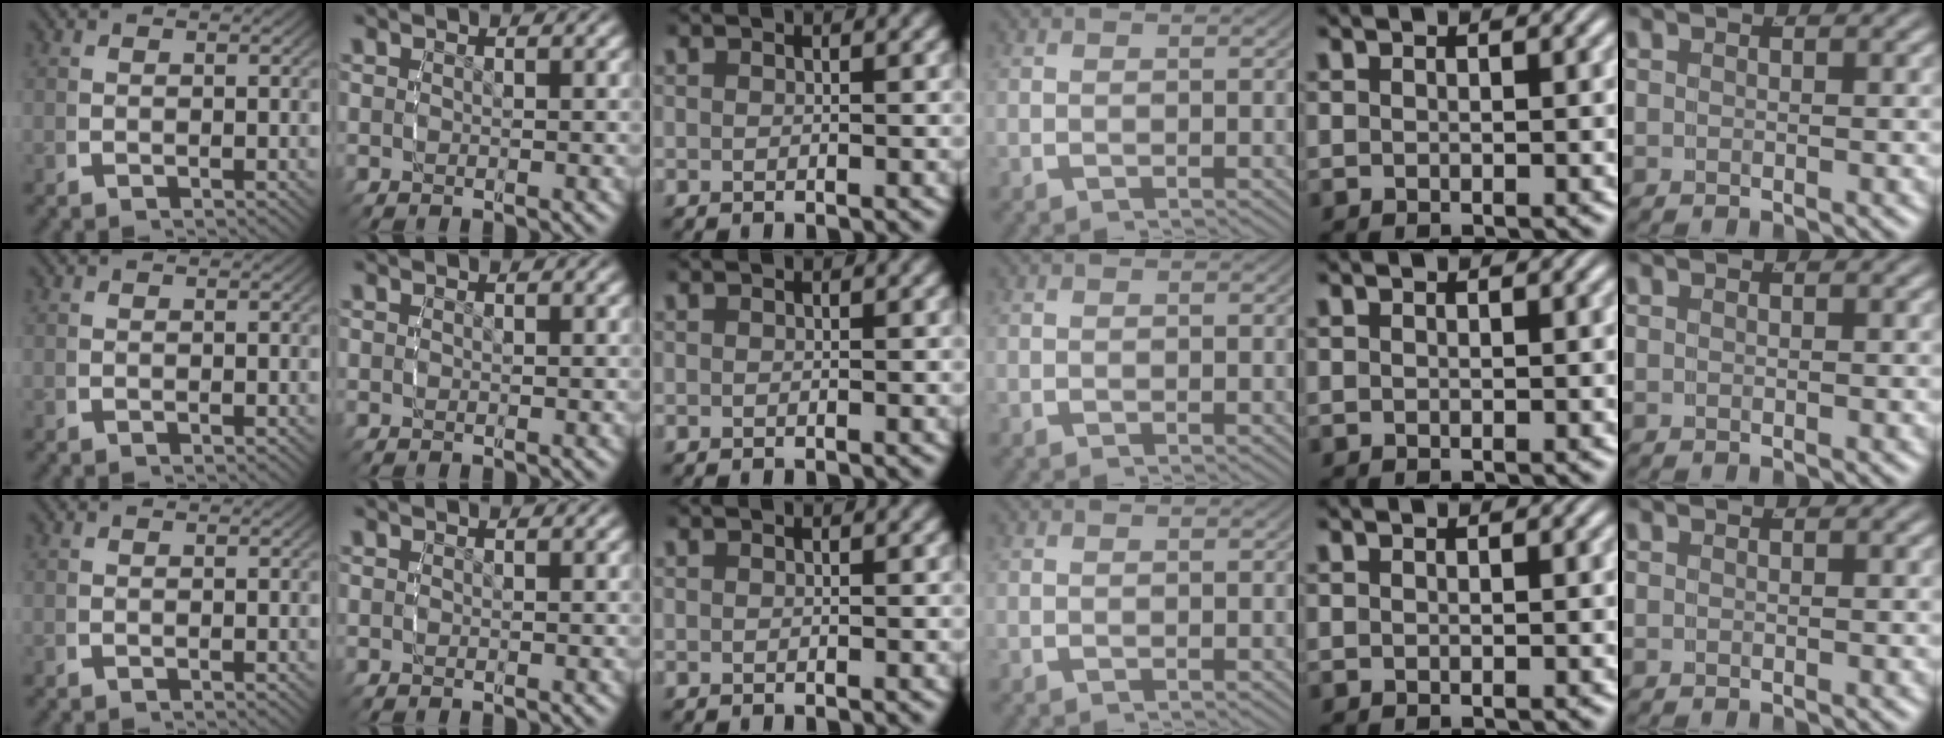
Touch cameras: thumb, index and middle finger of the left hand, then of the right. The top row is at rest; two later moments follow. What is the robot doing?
{"motion": "reach", "object": "jacket"}